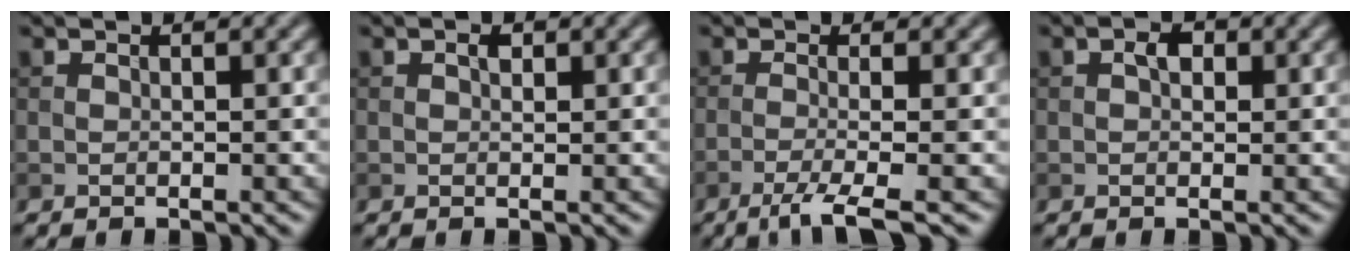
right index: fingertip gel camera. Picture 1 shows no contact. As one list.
[{"total": 0.7, "force": [0.3, 0.4, 0.5], "torque": [-0.008, 0.001, 0.003]}, {"total": 3.8, "force": [-2.0, 0.6, 3.2], "torque": [-0.052, -0.001, -0.050]}, {"total": 1.4, "force": [0.2, 0.9, 1.1], "torque": [-0.015, 0.002, 0.001]}]